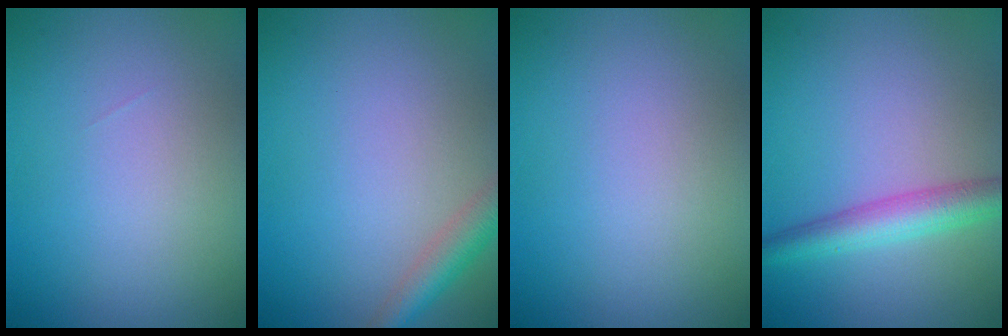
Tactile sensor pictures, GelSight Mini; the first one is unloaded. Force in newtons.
{"total": 2.9, "press": 2.9, "slide": 0.1}
{"total": 0.0}
{"total": 4.0, "press": 4.0, "slide": 0.2}